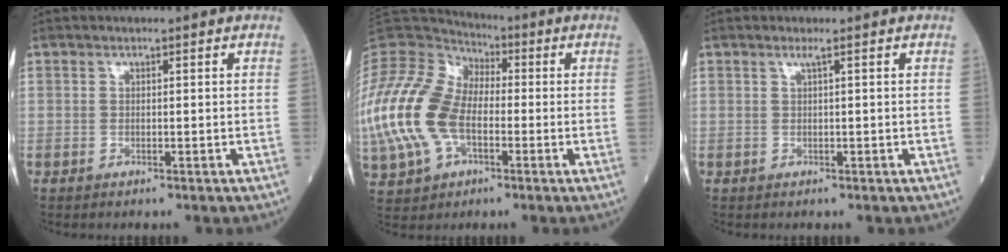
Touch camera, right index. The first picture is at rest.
{"total": 18.1, "force": [-3.3, 11.7, 13.4], "torque": [-0.337, 0.008, -0.060]}
{"total": 0.7, "force": [0.3, -0.2, 0.5], "torque": [-0.018, 0.001, 0.012]}